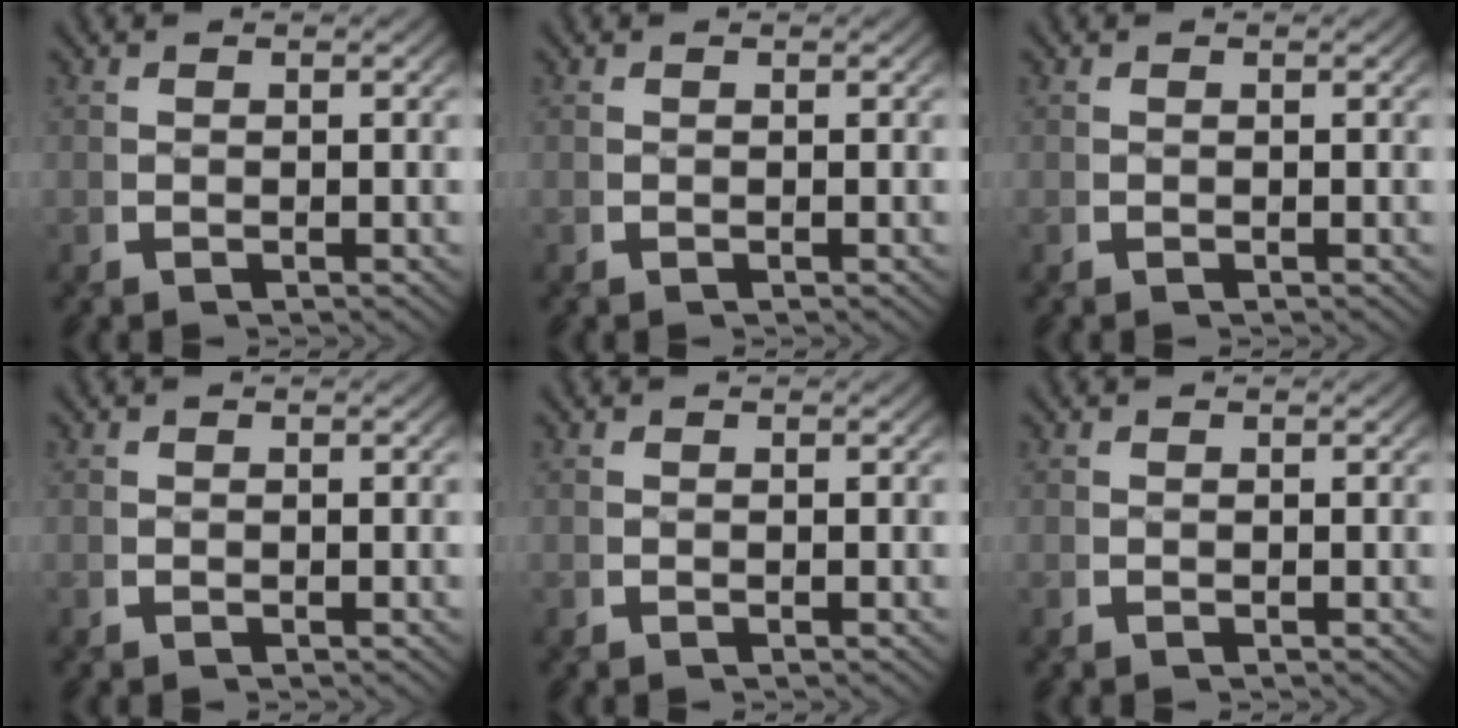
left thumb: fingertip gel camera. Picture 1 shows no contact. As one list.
[{"total": 0.0}, {"total": 0.0}, {"total": 0.0}, {"total": 0.0}, {"total": 0.0}]